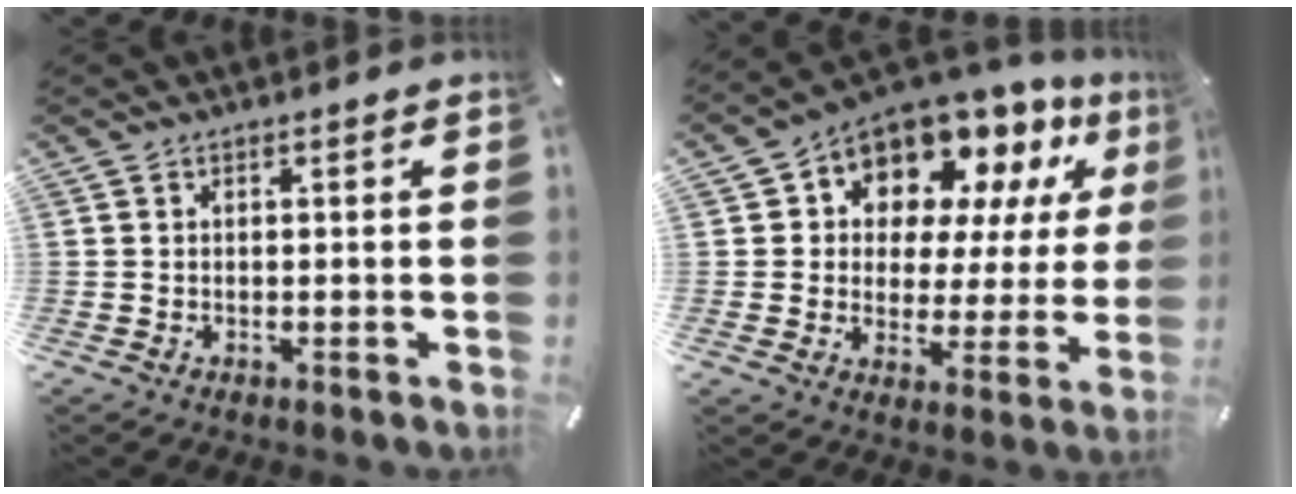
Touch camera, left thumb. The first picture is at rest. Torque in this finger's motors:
{"motor_torque": [1.65, 2.74, 1.54, -1.23, 0.21]}